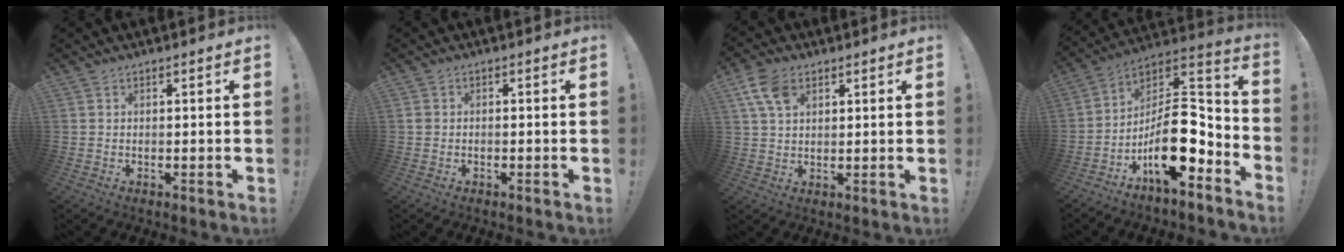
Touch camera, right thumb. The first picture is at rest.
{"total": 1.3, "force": [-0.9, 0.7, 0.5], "torque": [-0.016, 0.007, -0.015]}
{"total": 8.5, "force": [3.8, 5.5, 5.2], "torque": [-0.094, 0.000, 0.078]}
{"total": 18.3, "force": [-5.9, 8.5, 15.1], "torque": [-0.259, 0.025, -0.090]}